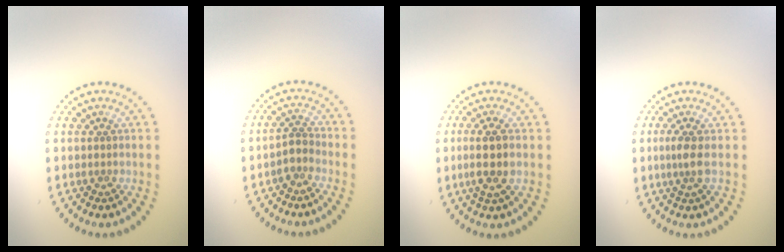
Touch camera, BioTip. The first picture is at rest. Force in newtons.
{"total": 1.5, "press": 1.1, "slide": 1.0}
{"total": 3.0, "press": 2.7, "slide": 1.2}
{"total": 1.7, "press": 1.3, "slide": 1.2}